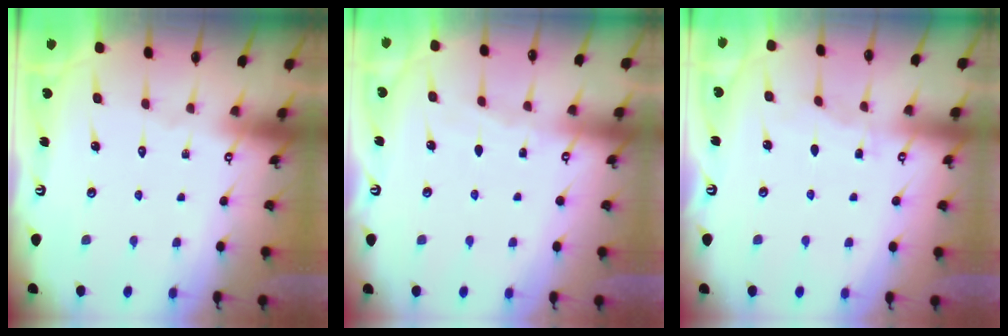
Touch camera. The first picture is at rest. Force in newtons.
{"total": 3.2, "press": 3.2, "slide": 0.4}
{"total": 2.8, "press": 2.8, "slide": 0.3}